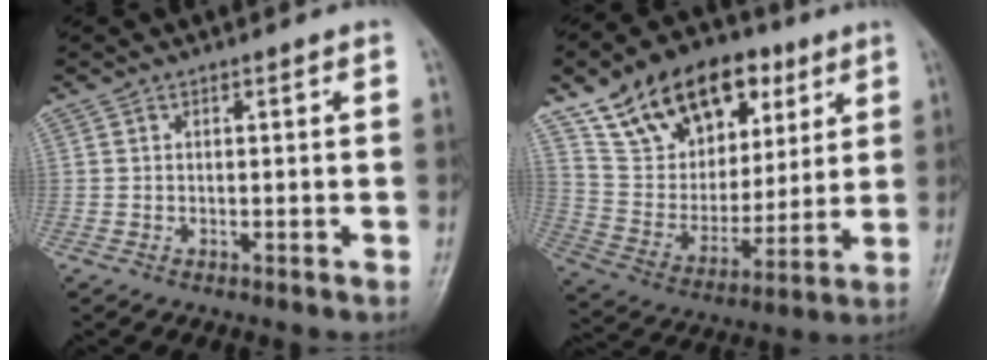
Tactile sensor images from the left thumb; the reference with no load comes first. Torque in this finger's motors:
{"motor_torque": [0.45, 0.52, 1.08, -1.70, 0.19]}